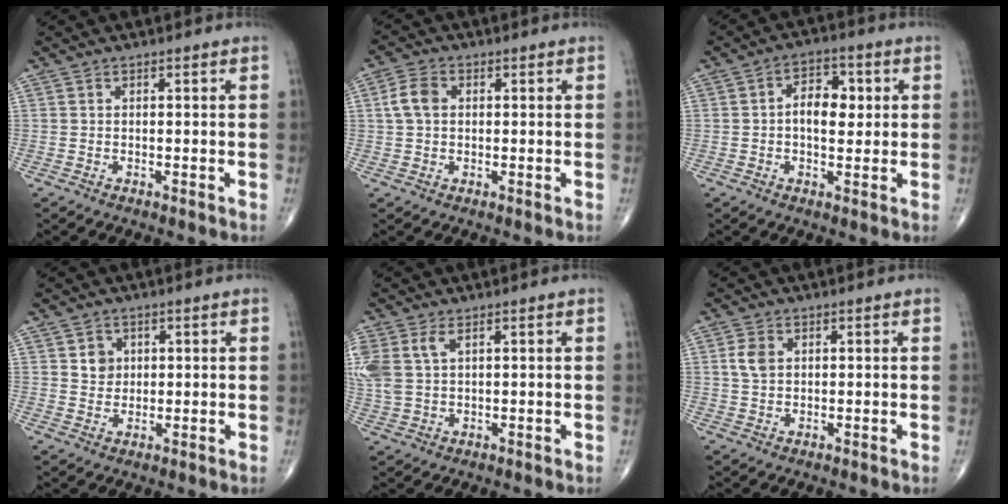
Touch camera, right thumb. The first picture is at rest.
{"total": 4.6, "force": [0.7, 3.2, 3.2], "torque": [-0.067, 0.010, 0.009]}
{"total": 7.2, "force": [0.7, 4.4, 5.7], "torque": [-0.065, 0.009, 0.002]}
{"total": 3.4, "force": [1.1, 3.0, 1.3], "torque": [-0.004, -0.004, 0.018]}
{"total": 7.9, "force": [2.8, 4.6, 5.8], "torque": [-0.153, 0.011, 0.065]}
{"total": 3.5, "force": [0.9, 2.4, 2.3], "torque": [-0.044, 0.001, 0.017]}